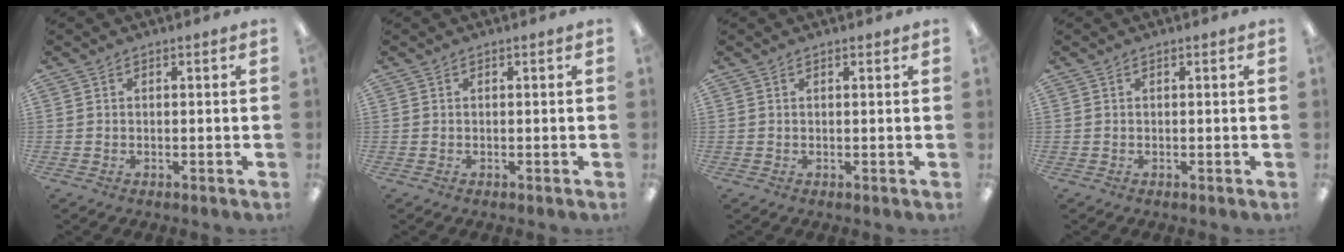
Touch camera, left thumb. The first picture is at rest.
{"total": 0.0}
{"total": 0.6, "force": [0.5, 0.1, 0.4], "torque": [0.000, -0.002, 0.006]}
{"total": 0.0}